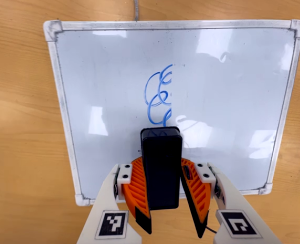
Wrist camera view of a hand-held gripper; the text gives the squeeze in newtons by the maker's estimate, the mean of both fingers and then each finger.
{"total": 7.5, "left": 8.5, "right": 6.5}